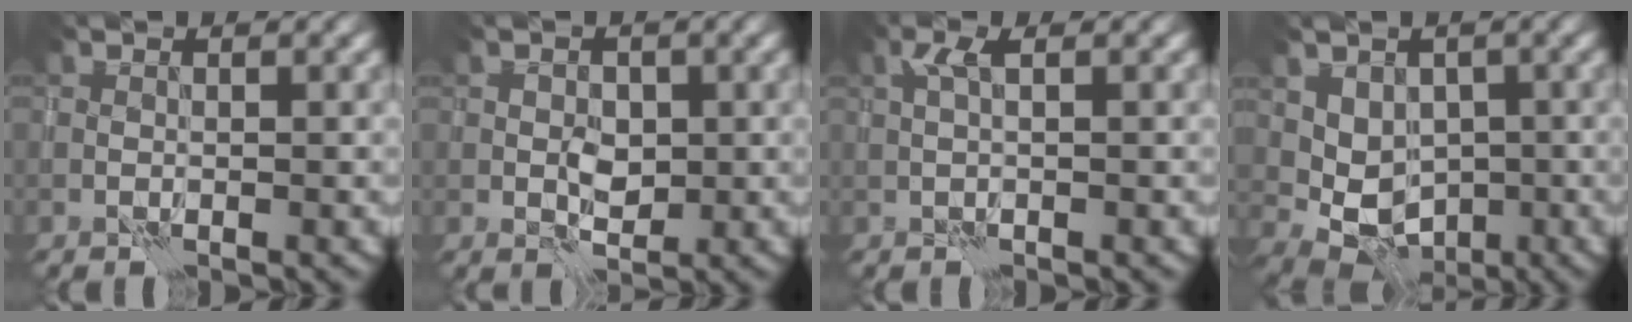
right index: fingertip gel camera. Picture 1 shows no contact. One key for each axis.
{"total": 2.0, "fx": 0.1, "fy": 1.5, "fz": 1.3, "tx": -0.018, "ty": -0.002, "tz": 0.004}
{"total": 1.3, "fx": 0.6, "fy": 0.2, "fz": 1.2, "tx": -0.022, "ty": 0.008, "tz": 0.007}
{"total": 5.3, "fx": 0.5, "fy": 4.3, "fz": 3.1, "tx": -0.045, "ty": -0.006, "tz": 0.023}